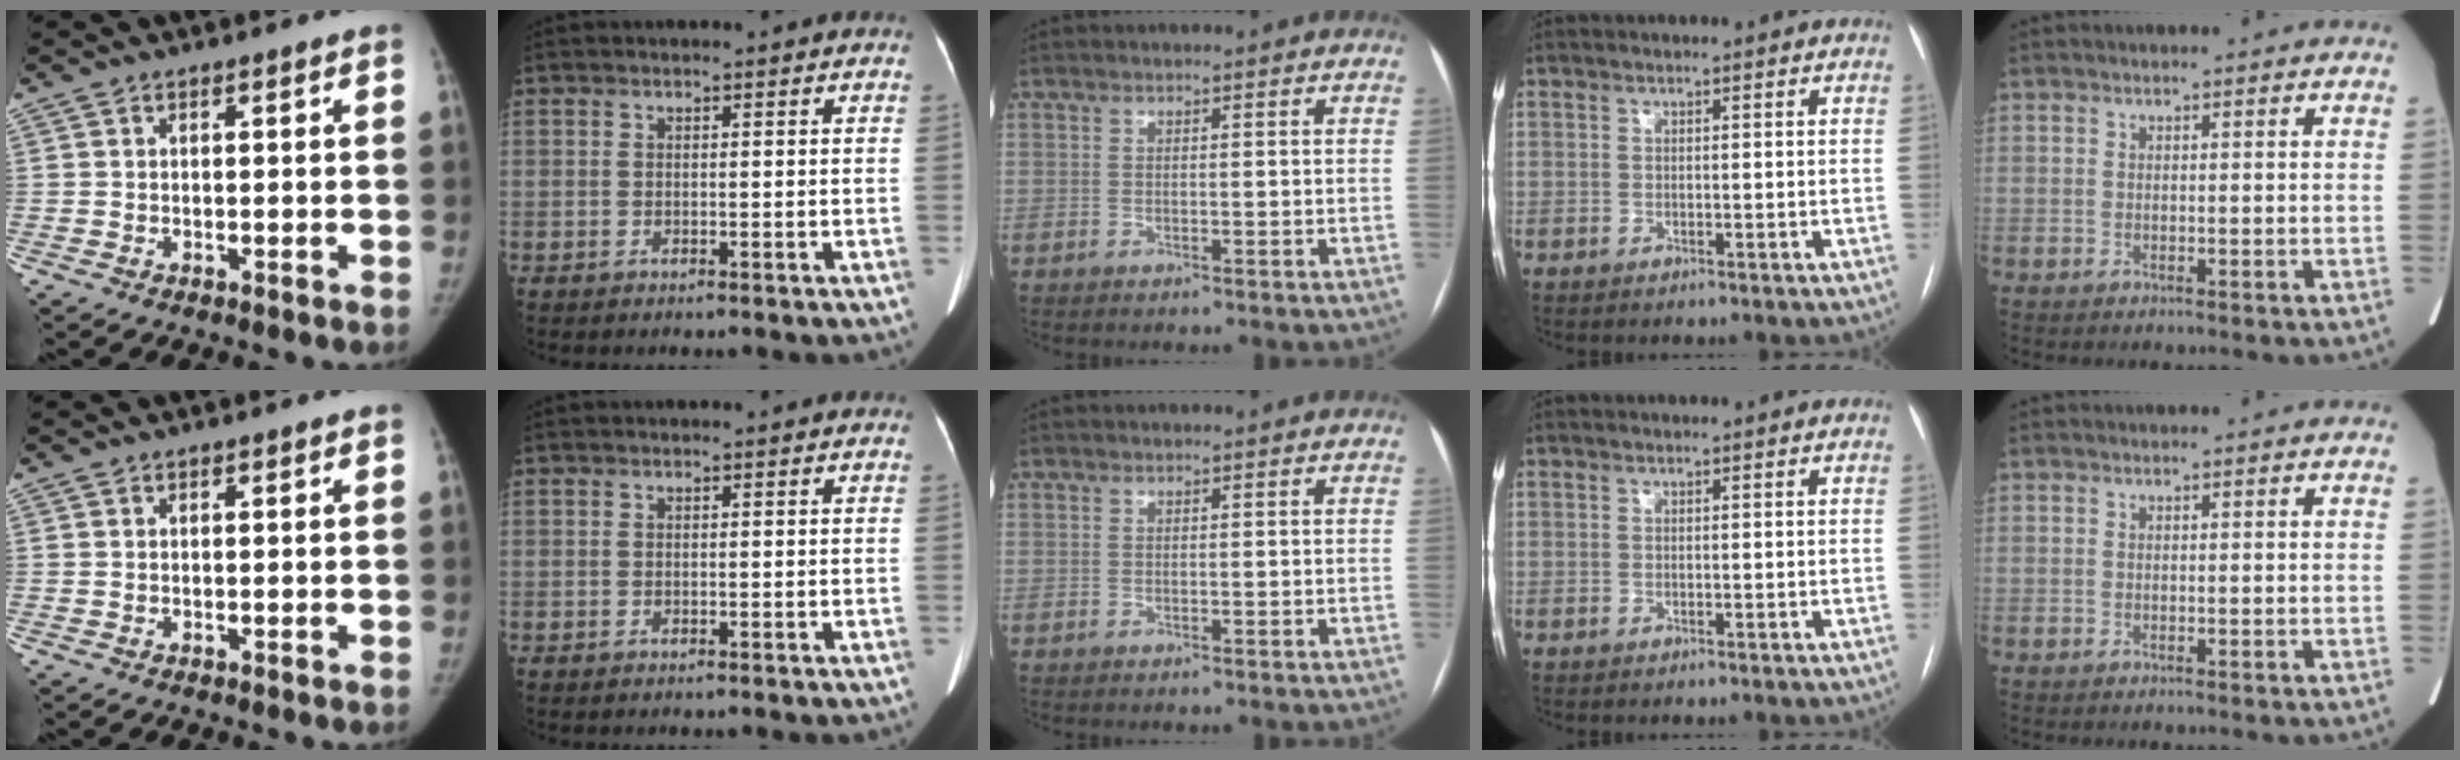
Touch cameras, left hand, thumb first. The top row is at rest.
{}